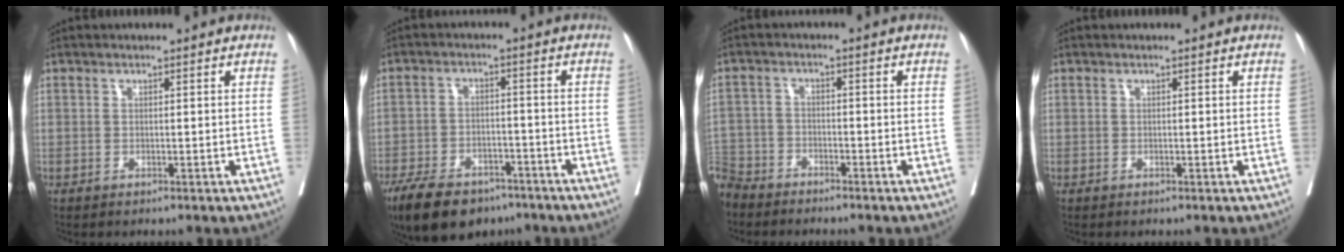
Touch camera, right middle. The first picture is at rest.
{"total": 12.2, "force": [-8.9, 5.7, 6.0], "torque": [-0.108, -0.006, -0.143]}
{"total": 7.4, "force": [-6.7, 2.9, 0.8], "torque": [-0.022, -0.004, -0.134]}
{"total": 0.0}